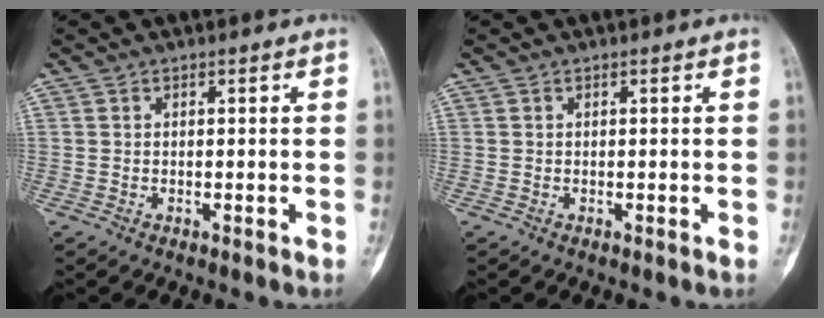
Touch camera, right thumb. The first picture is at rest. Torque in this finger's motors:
{"motor_torque": [-0.01, -0.01, 0.06, 0.08, 0.01]}